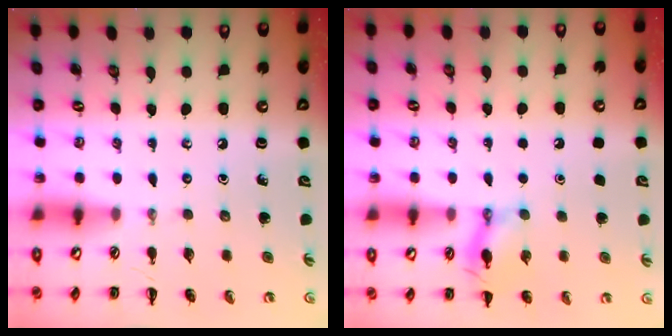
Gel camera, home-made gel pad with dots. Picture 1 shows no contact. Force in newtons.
{"total": 1.6, "press": 1.6, "slide": 0.1}